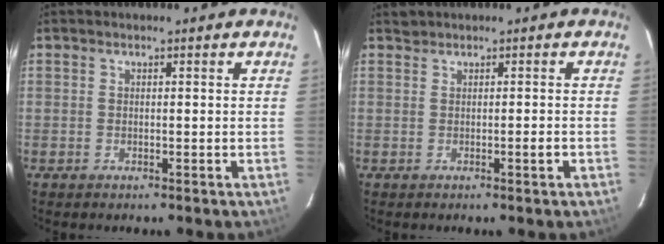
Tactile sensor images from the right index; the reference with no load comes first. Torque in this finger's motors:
{"motor_torque": [-0.02, 0.00, 0.02, 0.00]}